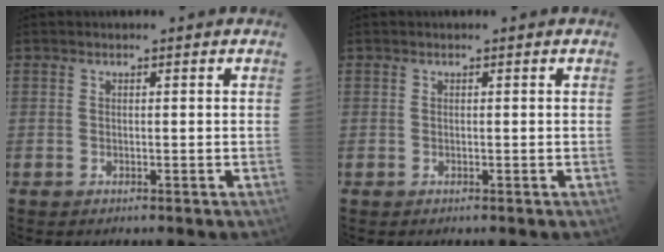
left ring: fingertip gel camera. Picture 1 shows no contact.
{"total": 0.0}